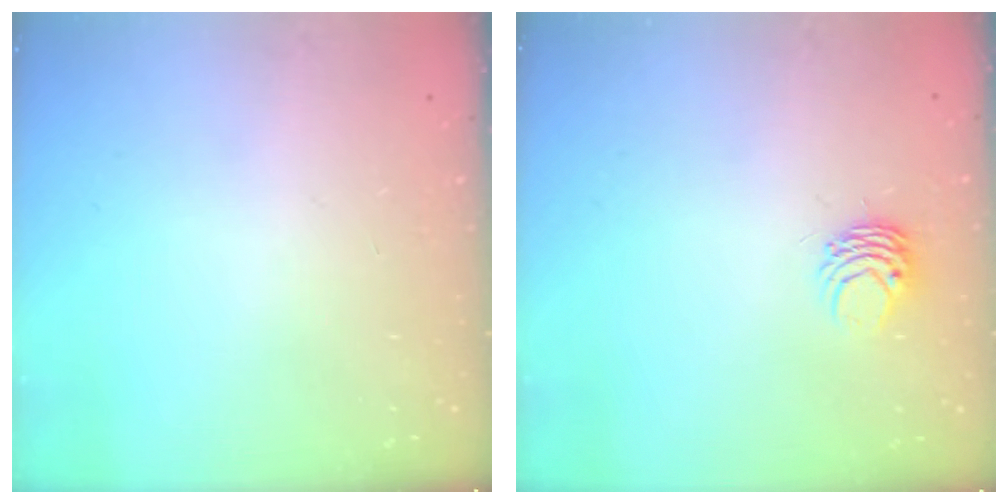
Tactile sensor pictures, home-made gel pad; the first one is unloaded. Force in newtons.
{"total": 4.7, "press": 4.7, "slide": 0.4}